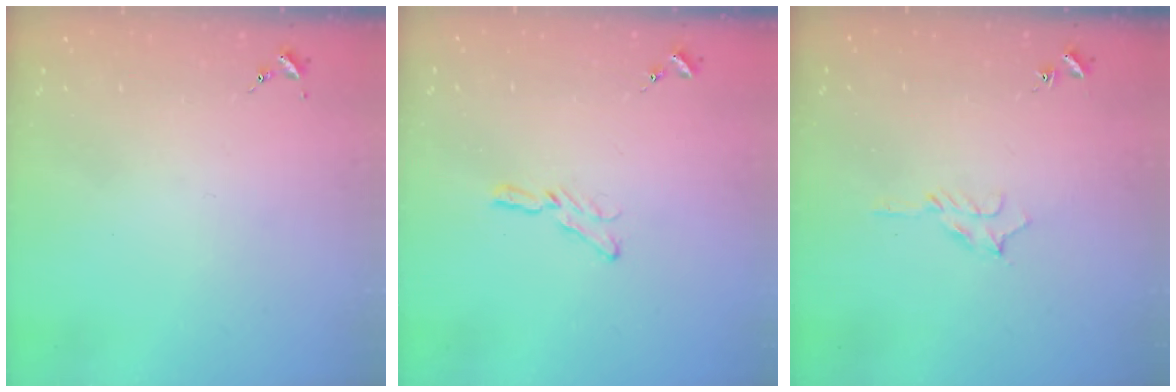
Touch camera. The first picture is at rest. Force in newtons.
{"total": 5.6, "press": 5.6, "slide": 0.5}
{"total": 6.3, "press": 6.3, "slide": 0.7}